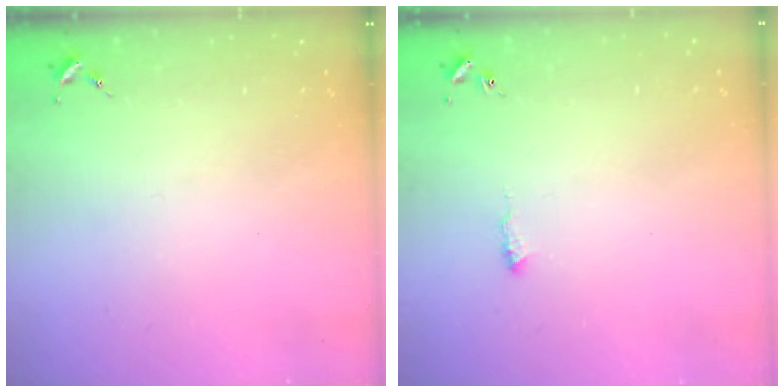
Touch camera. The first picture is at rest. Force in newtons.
{"total": 6.0, "press": 6.0, "slide": 0.6}